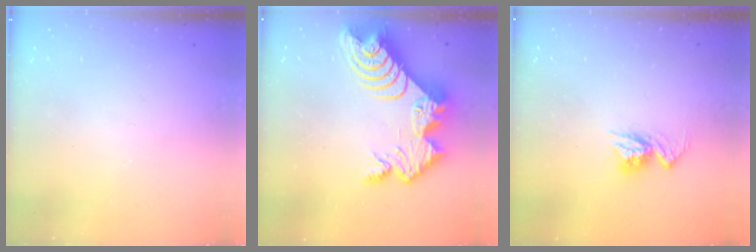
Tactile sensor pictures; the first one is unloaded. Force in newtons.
{"total": 17.2, "press": 17.2, "slide": 1.2}
{"total": 8.1, "press": 8.1, "slide": 0.8}